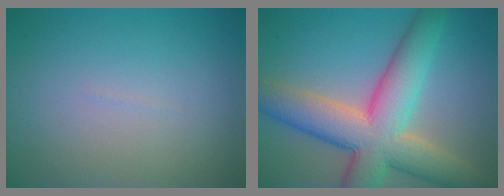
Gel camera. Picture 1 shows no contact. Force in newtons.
{"total": 10.5, "press": 10.5, "slide": 0.8}